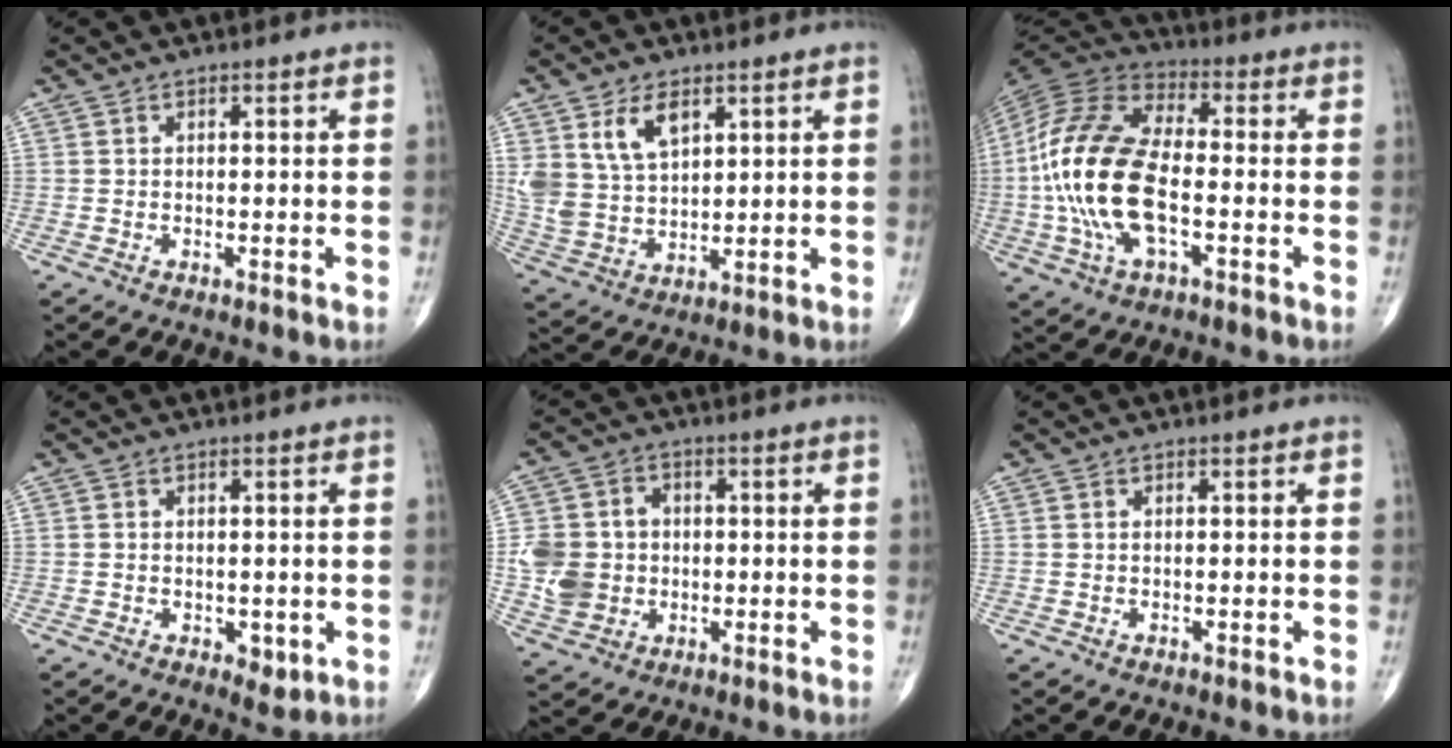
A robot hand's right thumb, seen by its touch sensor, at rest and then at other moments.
{"total": 9.9, "force": [4.8, 5.9, 6.4], "torque": [-0.112, -0.019, 0.105]}
{"total": 20.1, "force": [-2.8, 9.8, 17.3], "torque": [-0.368, 0.019, -0.056]}
{"total": 2.9, "force": [-0.6, 1.9, 2.2], "torque": [-0.017, -0.005, -0.001]}
{"total": 9.9, "force": [-0.7, 8.8, 4.6], "torque": [-0.068, 0.008, -0.009]}
{"total": 0.0}